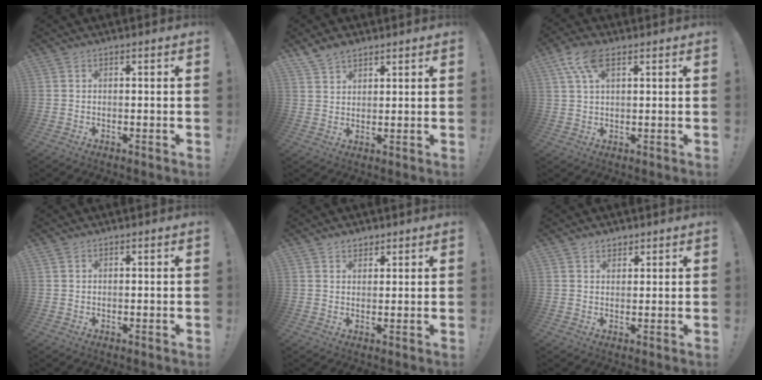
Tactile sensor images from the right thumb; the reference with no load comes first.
{"total": 5.0, "force": [4.1, 2.5, 1.5], "torque": [-0.031, -0.022, 0.079]}
{"total": 8.1, "force": [3.9, 3.8, 6.0], "torque": [-0.107, -0.001, 0.075]}
{"total": 0.8, "force": [0.6, 0.4, 0.2], "torque": [0.003, -0.004, 0.011]}
{"total": 2.9, "force": [2.3, 1.6, 0.4], "torque": [0.003, -0.015, 0.041]}
{"total": 2.6, "force": [2.1, 1.6, 0.5], "torque": [-0.006, -0.009, 0.037]}